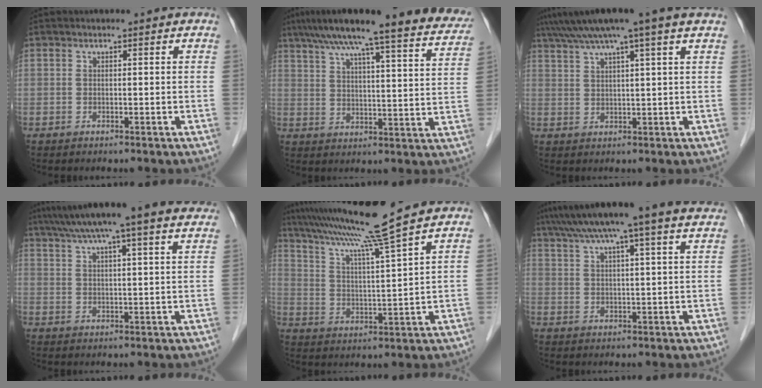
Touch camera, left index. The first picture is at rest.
{"total": 23.3, "force": [19.9, 2.1, 11.8], "torque": [-0.174, -0.004, 0.249]}
{"total": 9.6, "force": [7.2, -1.3, 6.2], "torque": [-0.105, 0.032, 0.100]}
{"total": 16.7, "force": [13.5, 0.6, 9.7], "torque": [-0.158, 0.041, 0.175]}
{"total": 12.7, "force": [10.5, -3.1, 6.6], "torque": [-0.120, -0.008, 0.177]}
{"total": 16.0, "force": [12.9, -0.3, 9.5], "torque": [-0.157, 0.040, 0.165]}